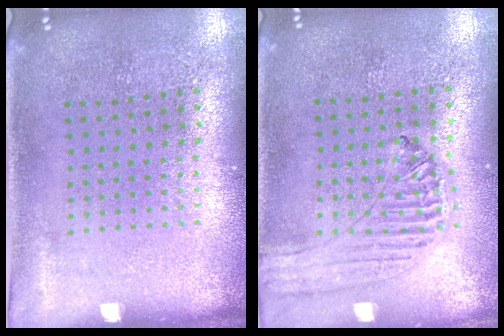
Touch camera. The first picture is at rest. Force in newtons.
{"total": 0.6, "press": 0.6, "slide": 0.1}